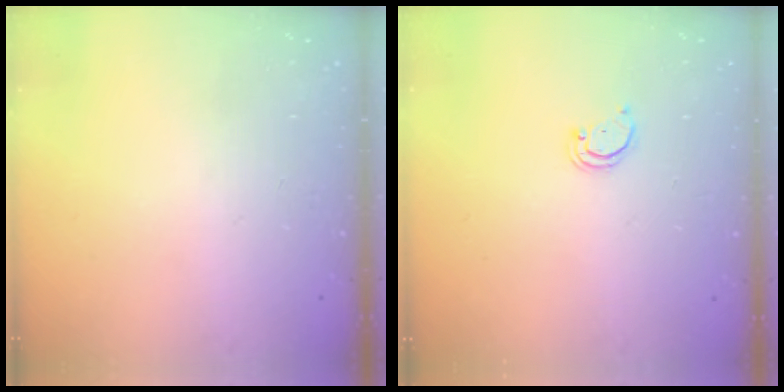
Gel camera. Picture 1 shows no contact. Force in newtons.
{"total": 1.6, "press": 1.6, "slide": 0.1}